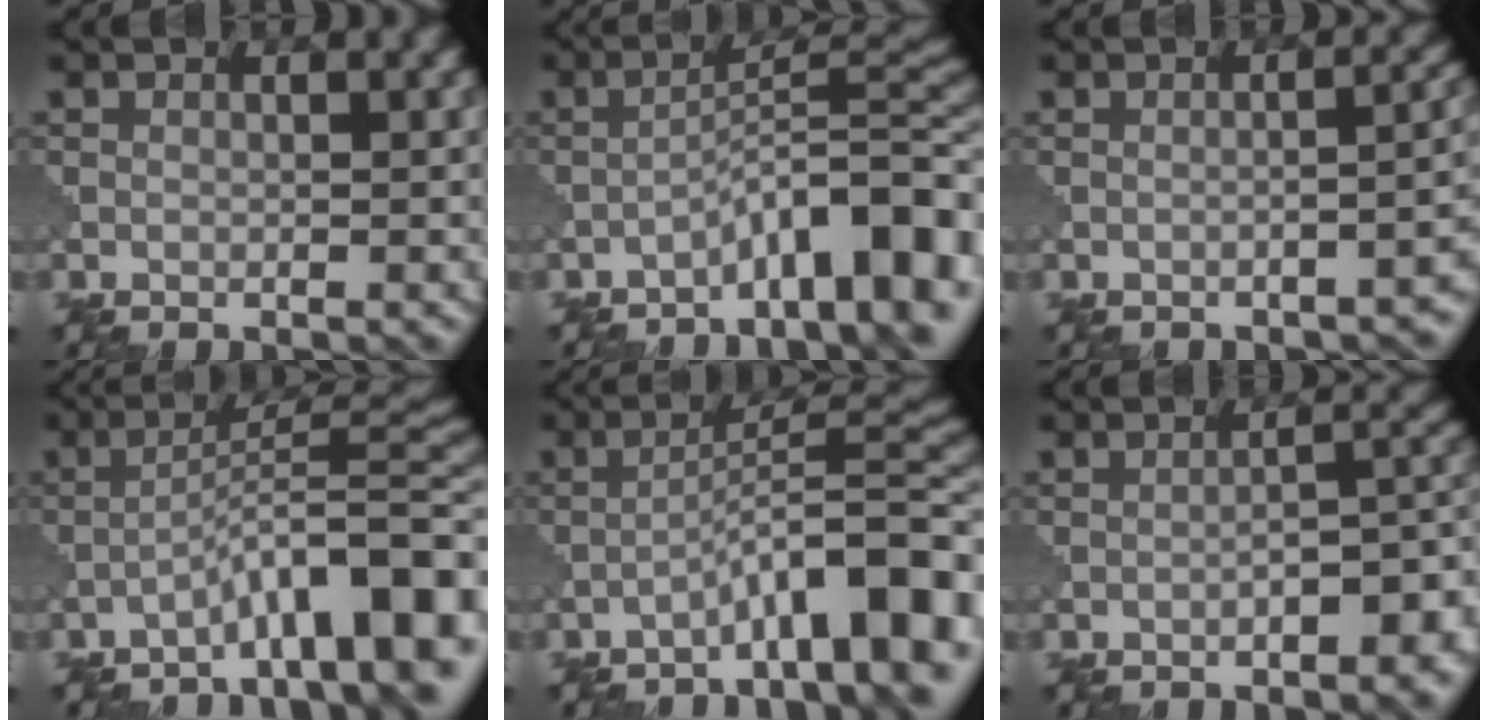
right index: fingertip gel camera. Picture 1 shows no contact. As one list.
[{"total": 8.8, "force": [-4.9, 2.1, 7.0], "torque": [-0.093, 0.021, -0.080]}, {"total": 4.1, "force": [-2.3, 1.5, 3.0], "torque": [-0.022, 0.006, -0.030]}, {"total": 10.1, "force": [-5.2, 2.0, 8.4], "torque": [-0.114, 0.022, -0.085]}, {"total": 9.7, "force": [-4.8, 2.0, 8.2], "torque": [-0.111, 0.025, -0.077]}, {"total": 6.0, "force": [-2.5, 2.4, 4.8], "torque": [-0.056, 0.008, -0.030]}]